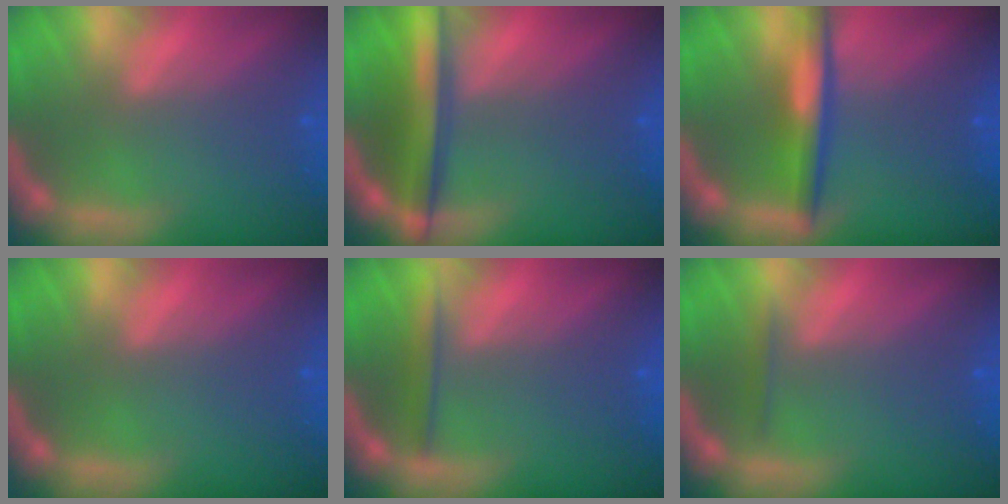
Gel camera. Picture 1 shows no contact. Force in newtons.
{"total": 5.5}
{"total": 4.0}
{"total": 0.0}
{"total": 2.0}
{"total": 0.9}